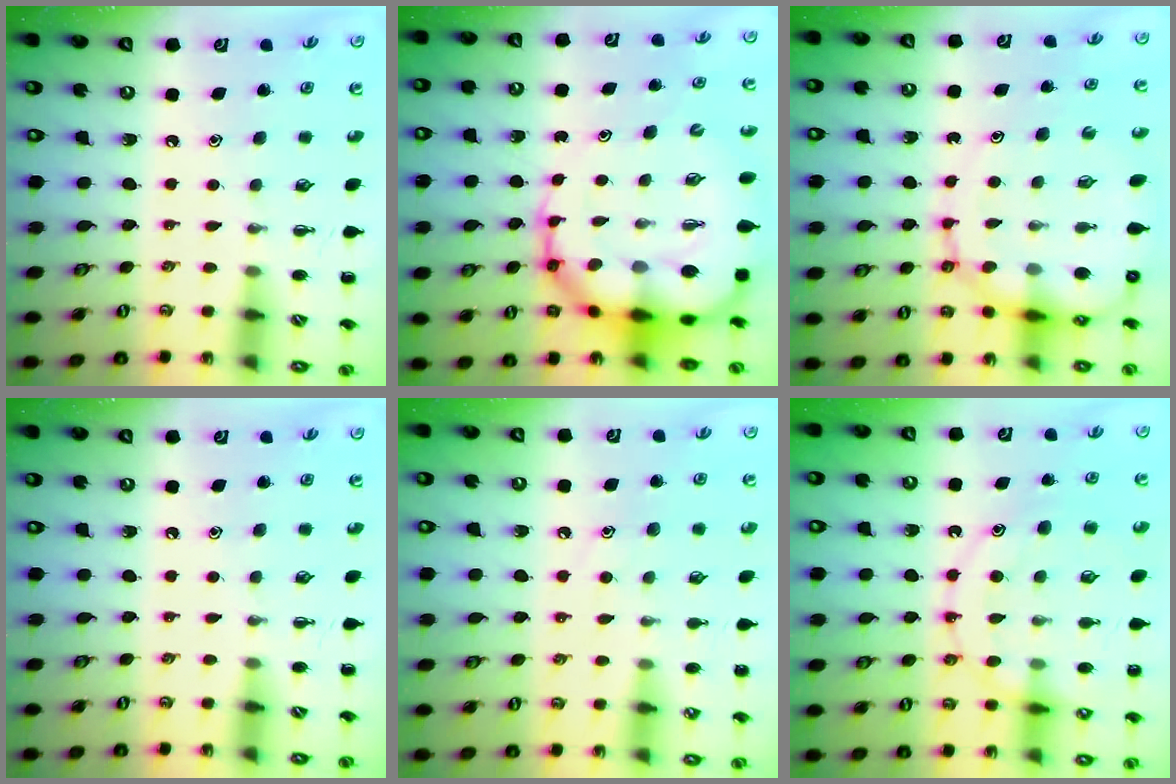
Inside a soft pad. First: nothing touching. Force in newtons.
{"total": 19.4, "press": 18.7, "slide": 5.1}
{"total": 14.6, "press": 14.1, "slide": 3.7}
{"total": 0.0}
{"total": 6.5, "press": 6.3, "slide": 1.2}
{"total": 13.6, "press": 13.6, "slide": 1.1}